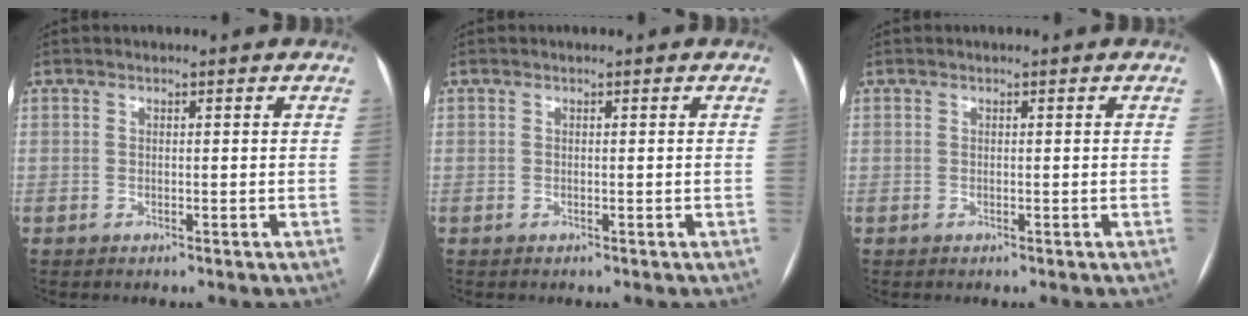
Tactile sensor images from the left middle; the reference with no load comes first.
{"total": 0.0}
{"total": 0.0}